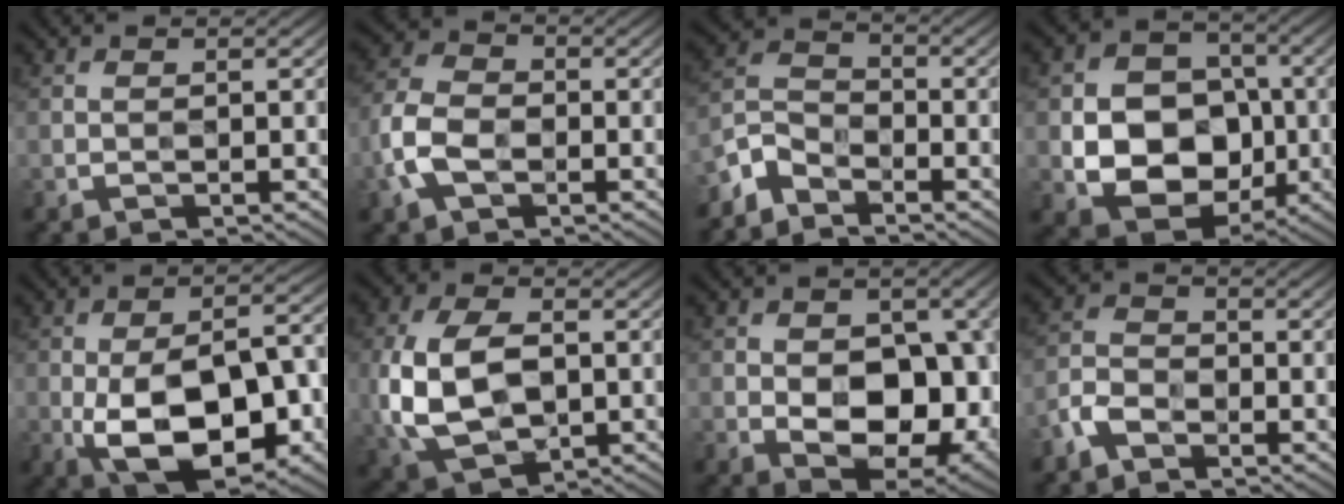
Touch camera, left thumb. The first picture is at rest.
{"total": 7.3, "force": [-2.7, 4.9, 4.7], "torque": [-0.123, 0.000, -0.065]}
{"total": 5.5, "force": [-4.5, 2.6, 1.7], "torque": [-0.038, 0.001, -0.107]}
{"total": 10.7, "force": [-2.0, 8.8, 5.7], "torque": [-0.101, -0.008, -0.053]}
{"total": 14.5, "force": [-5.2, 7.4, 11.3], "torque": [-0.177, -0.013, -0.085]}
{"total": 10.5, "force": [-0.8, 7.0, 7.8], "torque": [-0.202, -0.001, -0.010]}
{"total": 12.9, "force": [-2.8, 8.2, 9.5], "torque": [-0.119, -0.017, -0.030]}
{"total": 4.6, "force": [-3.3, 2.6, 1.9], "torque": [-0.044, 0.003, -0.077]}